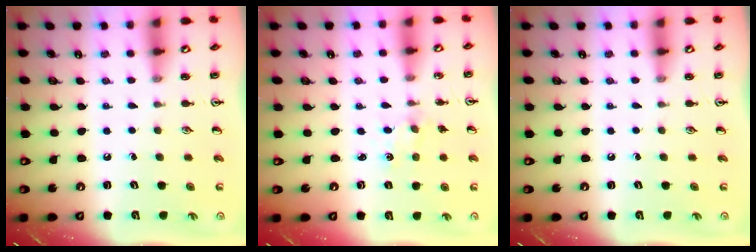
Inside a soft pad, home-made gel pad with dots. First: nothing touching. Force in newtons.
{"total": 0.7, "press": 0.7, "slide": 0.1}
{"total": 0.0}